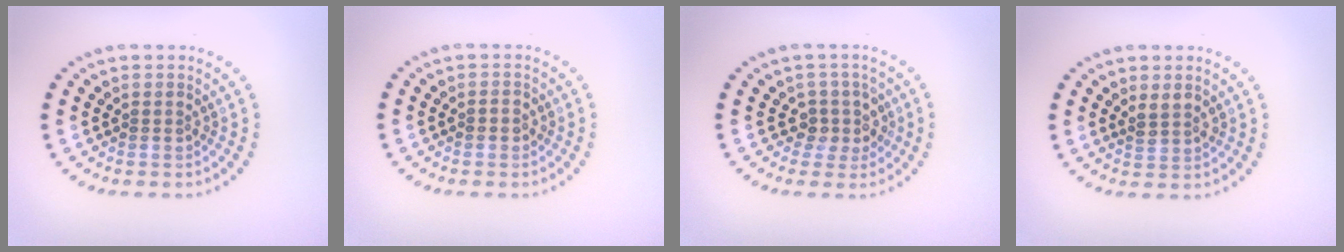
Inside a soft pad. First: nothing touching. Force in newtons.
{"total": 0.6, "press": 0.6, "slide": 0.2}
{"total": 2.2, "press": 1.9, "slide": 1.2}
{"total": 1.4, "press": 1.2, "slide": 0.7}